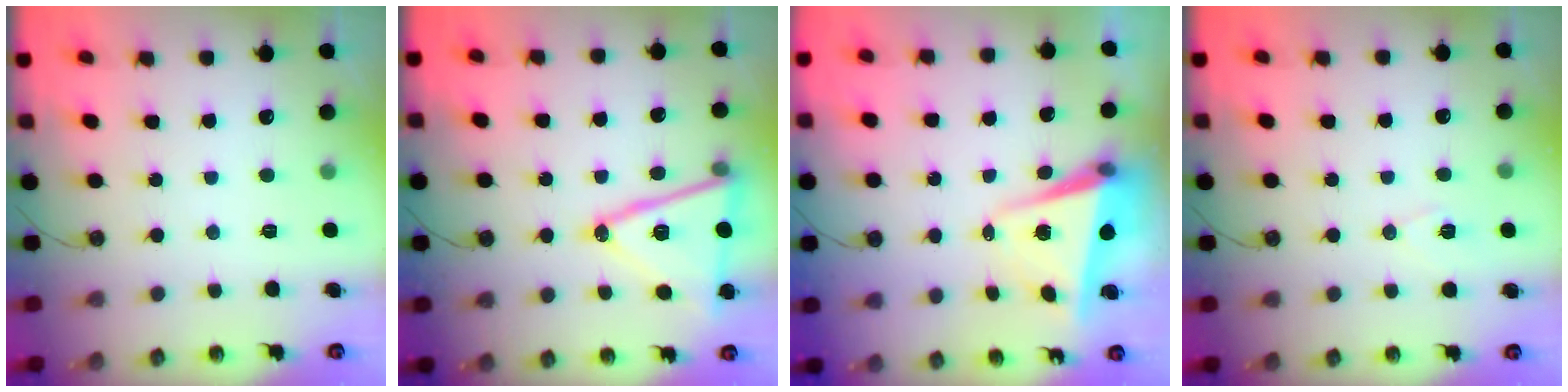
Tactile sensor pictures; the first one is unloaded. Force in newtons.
{"total": 16.5, "press": 16.2, "slide": 3.5}
{"total": 5.8, "press": 5.7, "slide": 1.2}
{"total": 7.9, "press": 6.6, "slide": 4.2}